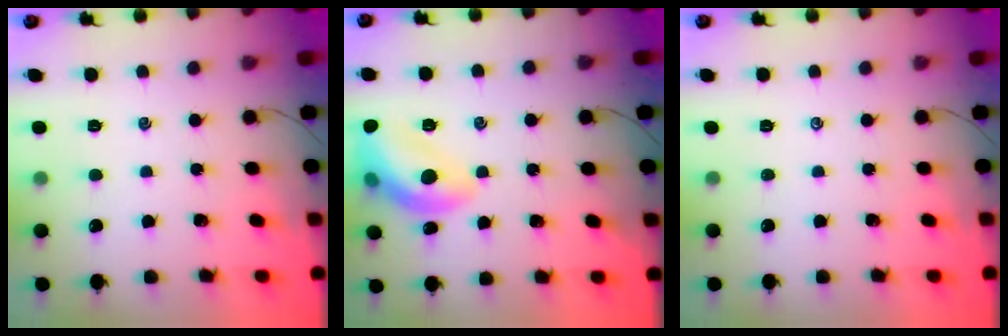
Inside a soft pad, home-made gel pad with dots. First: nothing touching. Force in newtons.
{"total": 13.1, "press": 13.1, "slide": 0.9}
{"total": 0.0}